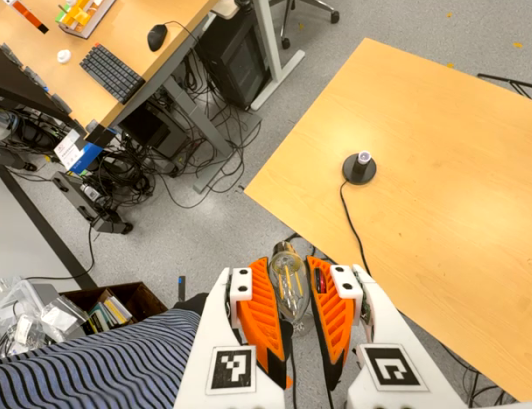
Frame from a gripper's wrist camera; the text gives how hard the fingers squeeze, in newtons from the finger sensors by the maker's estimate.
{"total": 20.6, "left": 24.1, "right": 17.1}